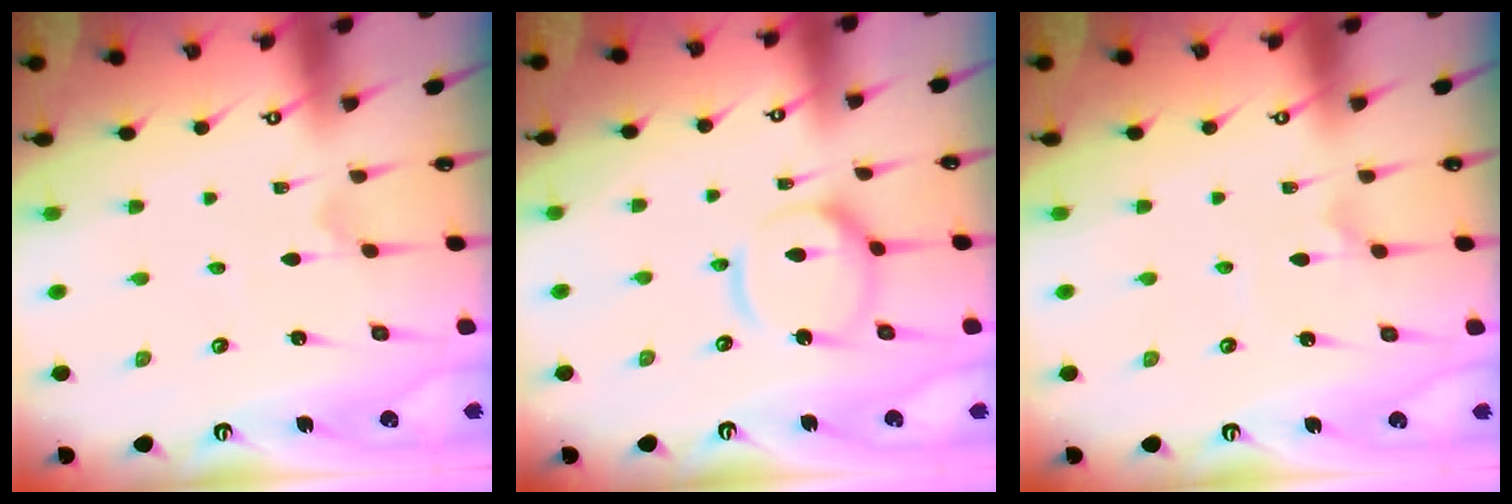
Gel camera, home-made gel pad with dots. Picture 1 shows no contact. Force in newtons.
{"total": 12.5, "press": 12.5, "slide": 1.4}
{"total": 2.2, "press": 2.2, "slide": 0.1}